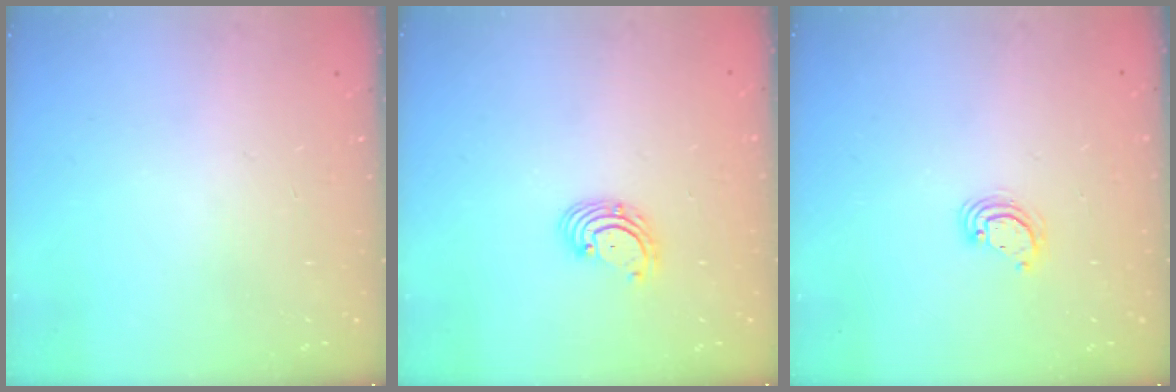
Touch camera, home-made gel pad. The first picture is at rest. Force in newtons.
{"total": 2.9, "press": 2.9, "slide": 0.1}
{"total": 3.7, "press": 3.7, "slide": 0.3}